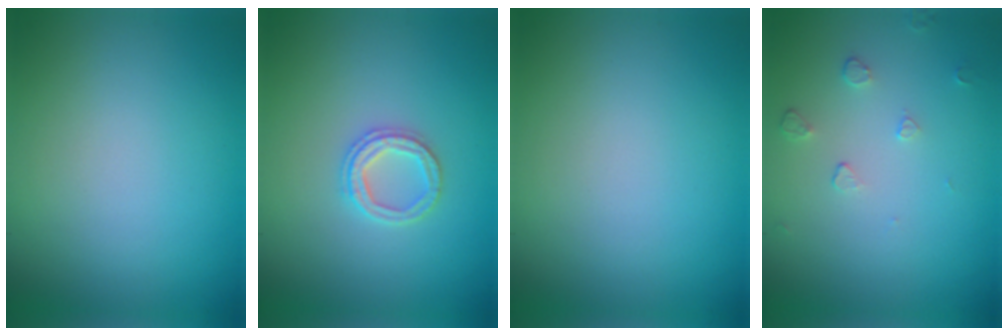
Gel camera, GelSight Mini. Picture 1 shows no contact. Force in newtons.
{"total": 2.4, "press": 2.4, "slide": 0.4}
{"total": 0.0}
{"total": 0.9, "press": 0.6, "slide": 0.7}